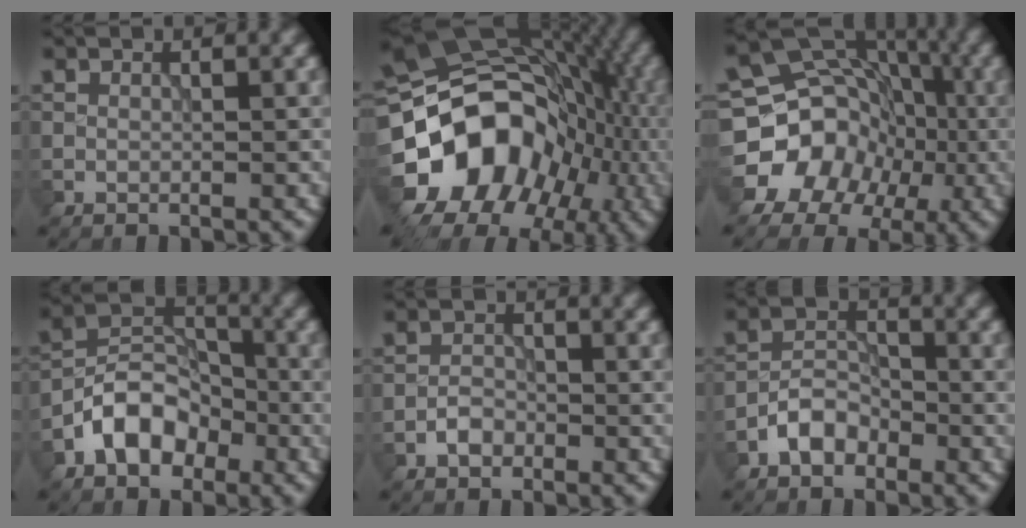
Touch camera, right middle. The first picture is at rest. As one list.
[{"total": 18.6, "force": [-4.4, 14.7, 10.5], "torque": [-0.188, 0.010, -0.085]}, {"total": 13.1, "force": [-4.4, 11.3, 4.9], "torque": [-0.080, -0.014, -0.102]}, {"total": 5.7, "force": [-3.1, 3.7, 3.1], "torque": [-0.048, 0.007, -0.063]}, {"total": 1.7, "force": [-1.0, 1.1, 0.9], "torque": [-0.014, 0.005, -0.021]}, {"total": 3.1, "force": [-1.9, 1.9, 1.5], "torque": [-0.023, 0.012, -0.041]}]